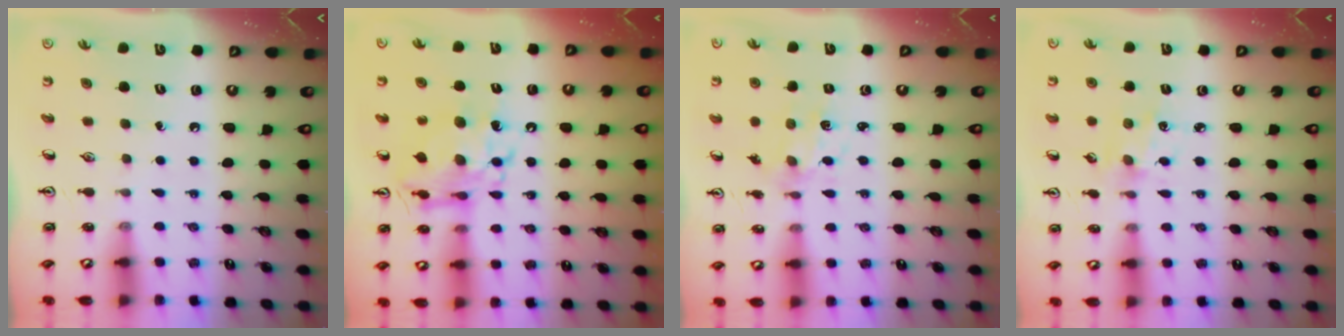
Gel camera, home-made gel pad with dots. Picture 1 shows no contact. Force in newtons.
{"total": 12.3, "press": 12.2, "slide": 1.1}
{"total": 2.6, "press": 2.5, "slide": 0.4}
{"total": 2.5, "press": 2.5, "slide": 0.4}